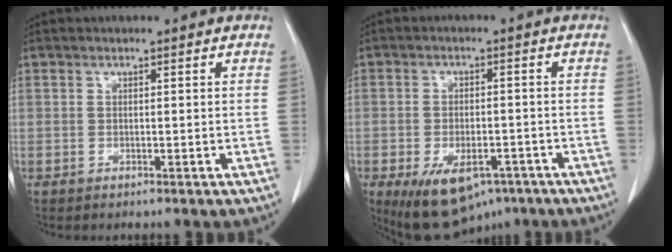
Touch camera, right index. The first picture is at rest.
{"total": 11.2, "force": [-6.8, 5.7, 6.8], "torque": [-0.111, -0.008, -0.095]}